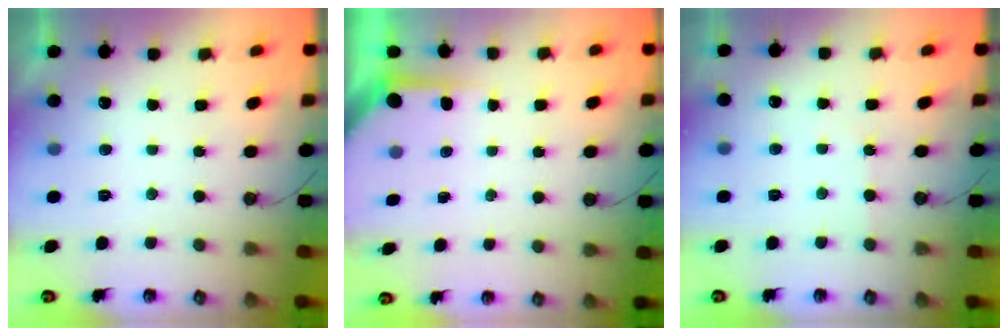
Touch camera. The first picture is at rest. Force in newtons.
{"total": 3.6, "press": 3.6, "slide": 0.4}
{"total": 2.5, "press": 2.5, "slide": 0.4}